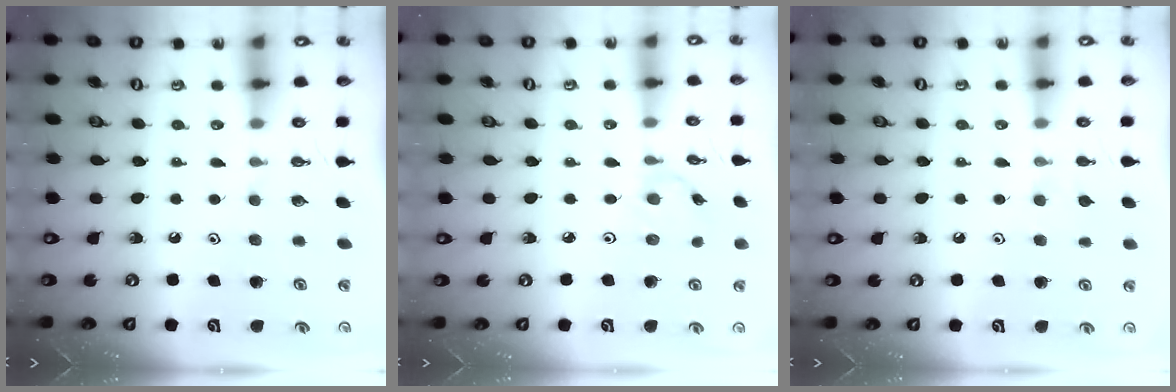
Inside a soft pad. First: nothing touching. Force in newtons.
{"total": 1.2, "press": 1.1, "slide": 0.3}
{"total": 3.9, "press": 3.8, "slide": 0.7}